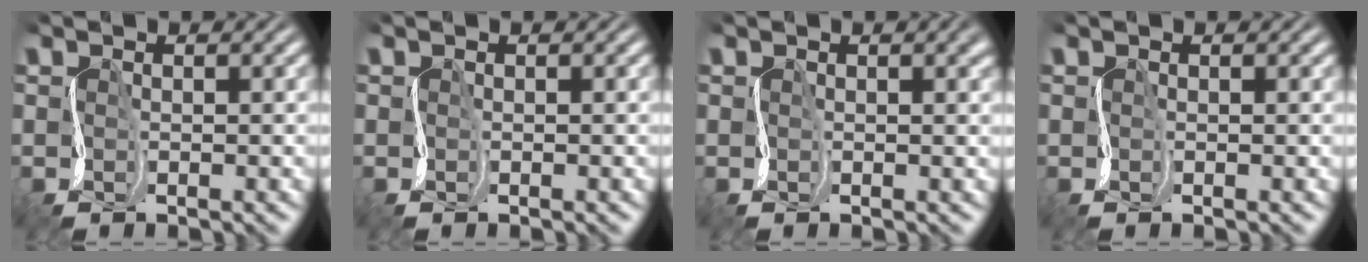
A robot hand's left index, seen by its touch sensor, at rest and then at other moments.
{"total": 0.0}
{"total": 1.4, "force": [0.4, 0.6, 1.2], "torque": [-0.009, 0.003, 0.003]}
{"total": 0.0}